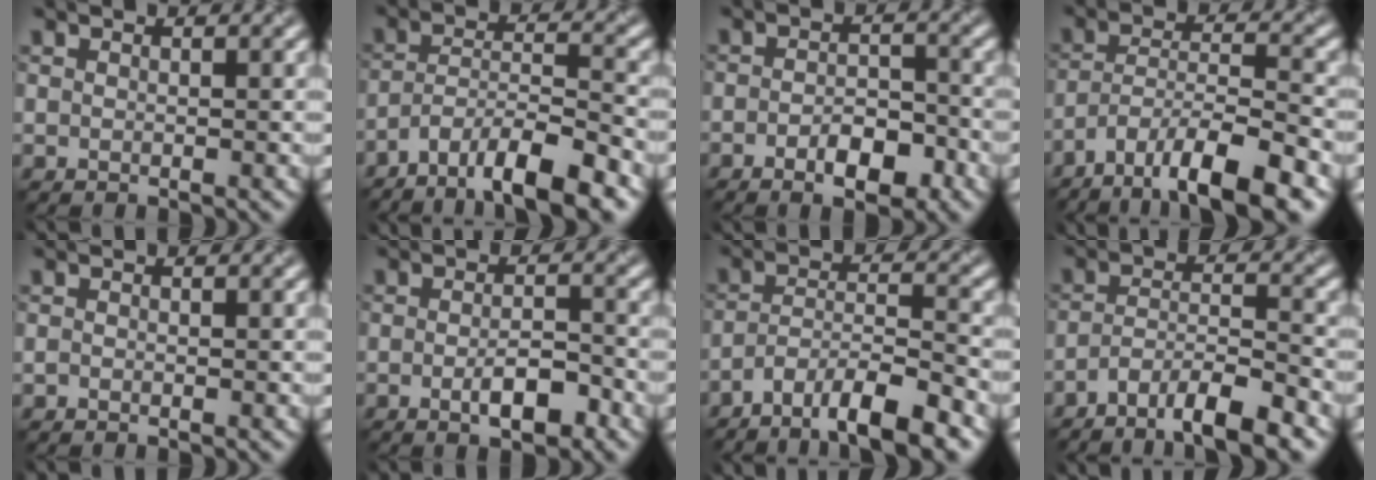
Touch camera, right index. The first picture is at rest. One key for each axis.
{"total": 9.0, "fx": -6.6, "fy": 2.3, "fz": 5.7, "tx": -0.092, "ty": 0.004, "tz": -0.117}
{"total": 4.2, "fx": -2.1, "fy": 1.7, "fz": 3.3, "tx": -0.051, "ty": -0.001, "tz": -0.032}
{"total": 10.2, "fx": -7.2, "fy": 2.7, "fz": 6.6, "tx": -0.109, "ty": 0.003, "tz": -0.127}
{"total": 0.0}
{"total": 3.5, "fx": -1.5, "fy": 1.1, "fz": 3.0, "tx": -0.052, "ty": -0.002, "tz": -0.024}
{"total": 8.0, "fx": -5.9, "fy": 1.8, "fz": 5.1, "tx": -0.079, "ty": 0.004, "tz": -0.103}
{"total": 6.6, "fx": -4.9, "fy": 1.3, "fz": 4.2, "tx": -0.066, "ty": -0.001, "tz": -0.086}